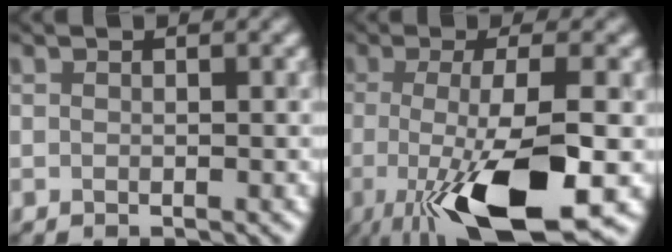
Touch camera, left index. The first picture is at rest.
{"total": 10.8, "force": [-3.6, 2.7, 9.9], "torque": [-0.140, -0.010, -0.051]}